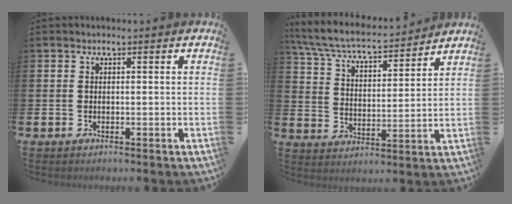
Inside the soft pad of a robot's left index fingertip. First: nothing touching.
{"total": 6.7, "force": [6.1, 1.3, 2.2], "torque": [-0.074, -0.045, 0.103]}